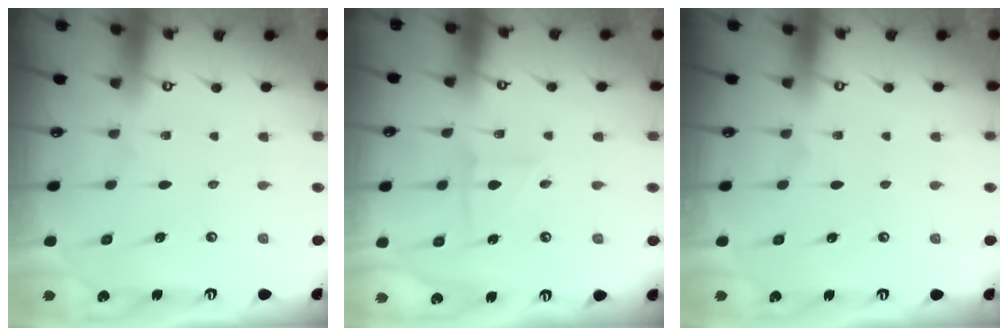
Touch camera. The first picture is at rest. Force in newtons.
{"total": 2.8, "press": 2.7, "slide": 0.9}
{"total": 0.0}